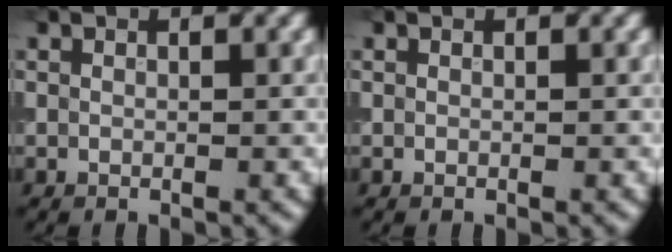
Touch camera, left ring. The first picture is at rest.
{"total": 0.0}